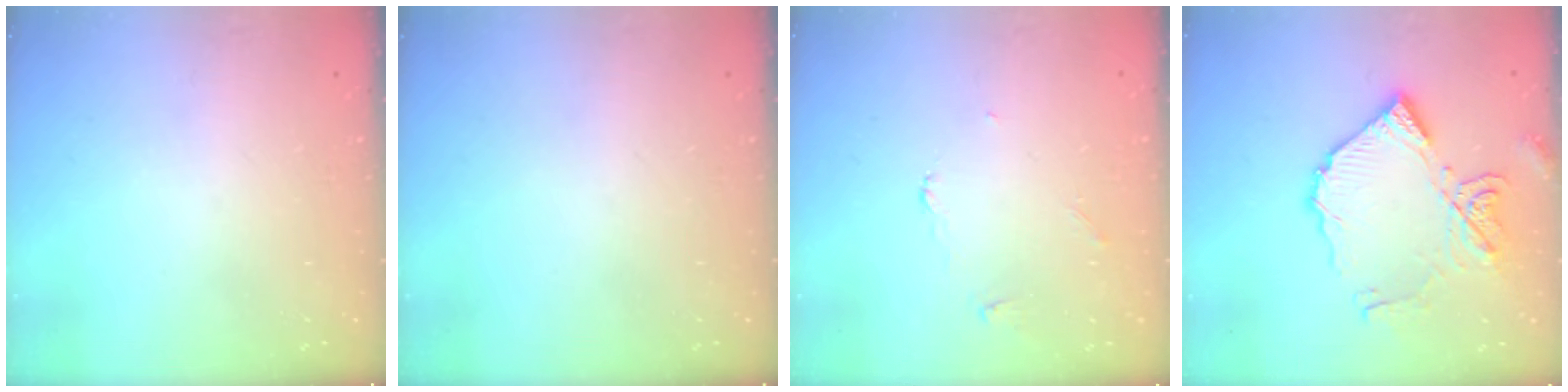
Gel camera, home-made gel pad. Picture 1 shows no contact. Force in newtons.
{"total": 0.0}
{"total": 2.7, "press": 2.7, "slide": 0.3}
{"total": 16.7, "press": 16.6, "slide": 2.0}